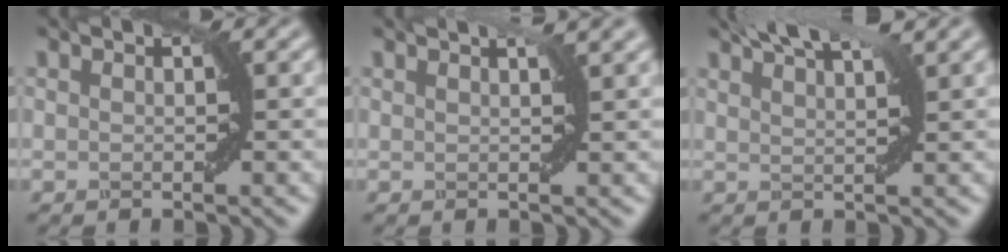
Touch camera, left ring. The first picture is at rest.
{"total": 2.8, "force": [1.9, 0.9, 1.9], "torque": [-0.009, 0.013, 0.003]}
{"total": 5.7, "force": [4.2, 1.4, 3.7], "torque": [-0.044, 0.027, 0.039]}